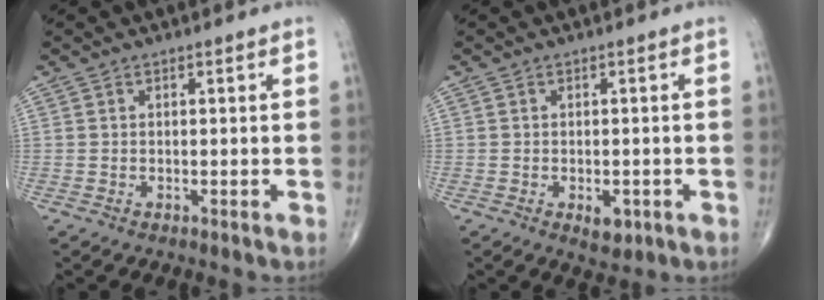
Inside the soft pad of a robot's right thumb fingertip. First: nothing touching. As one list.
[{"total": 3.3, "force": [-1.2, 1.8, 2.4], "torque": [-0.023, -0.002, -0.010]}]